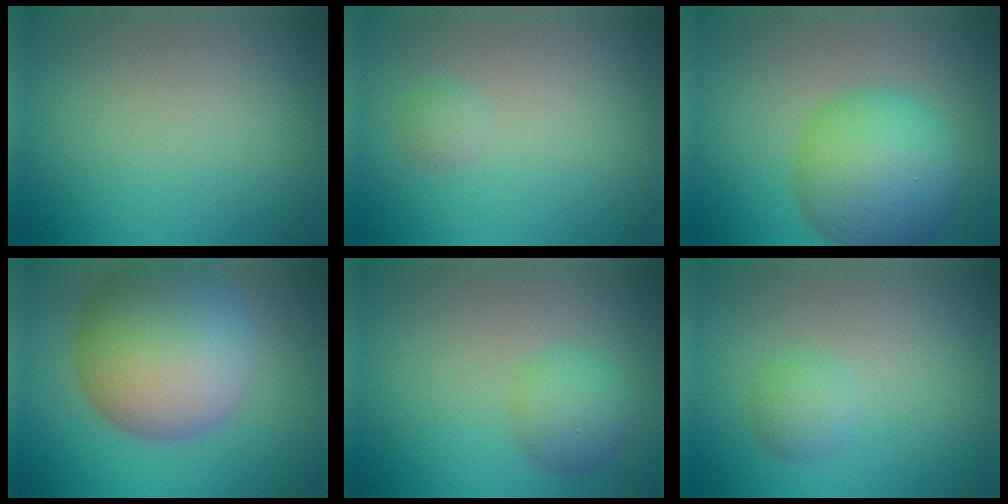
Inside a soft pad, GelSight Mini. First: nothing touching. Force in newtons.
{"total": 0.8, "press": 0.8, "slide": 0.1}
{"total": 9.1, "press": 9.1, "slide": 0.1}
{"total": 14.2, "press": 14.2, "slide": 0.5}
{"total": 2.8, "press": 2.8, "slide": 0.1}
{"total": 1.7, "press": 1.7, "slide": 0.0}